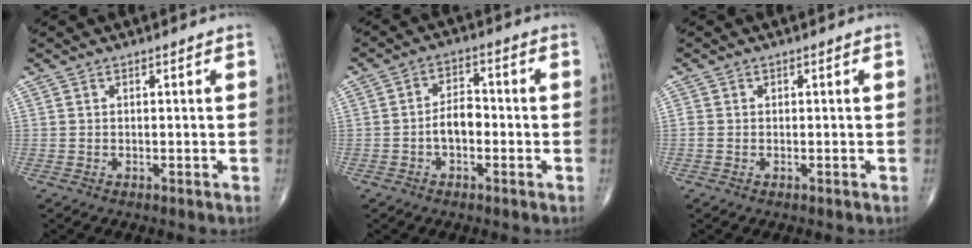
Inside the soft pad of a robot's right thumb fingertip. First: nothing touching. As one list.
[{"total": 5.1, "force": [-1.4, 3.1, 3.8], "torque": [-0.053, 0.024, -0.031]}, {"total": 0.8, "force": [-0.1, 0.7, 0.4], "torque": [-0.006, 0.001, -0.002]}]